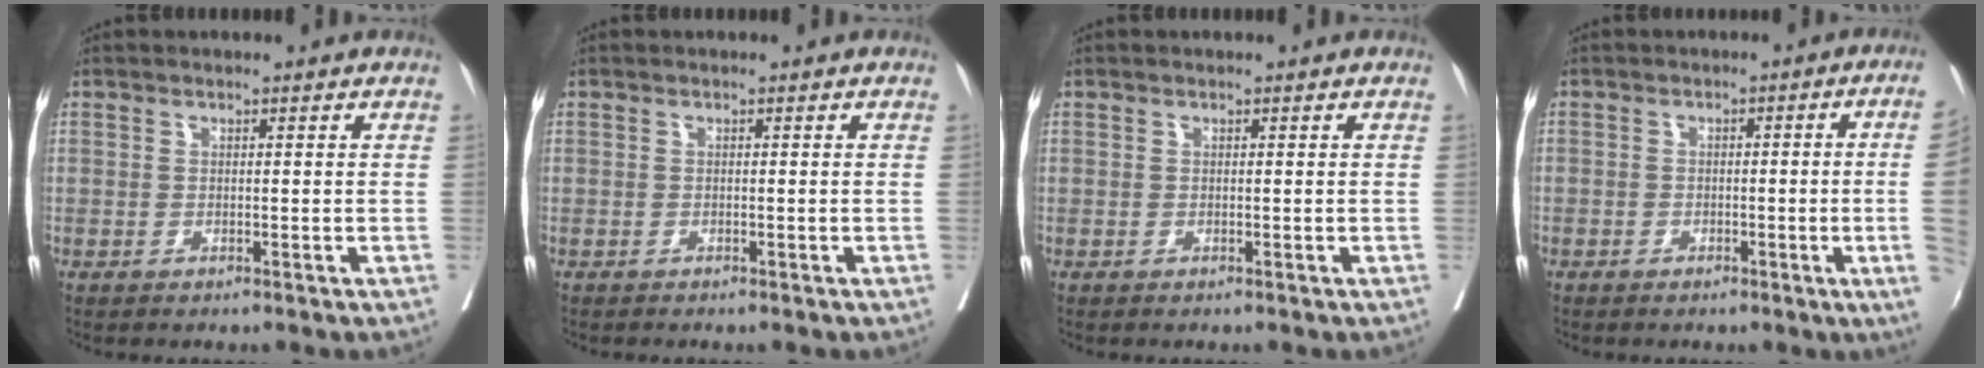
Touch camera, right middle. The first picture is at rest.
{"total": 0.0}
{"total": 0.0}
{"total": 6.6, "force": [-1.2, -0.9, 6.4], "torque": [-0.068, 0.000, -0.020]}